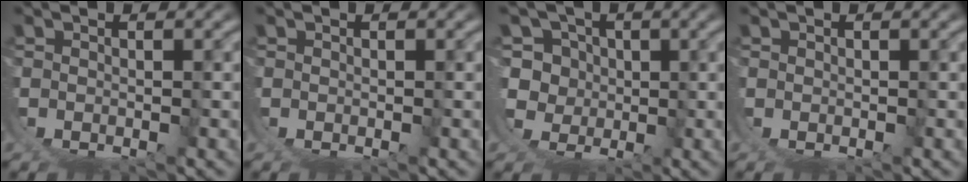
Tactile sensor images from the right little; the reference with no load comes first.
{"total": 0.0}
{"total": 9.6, "force": [0.1, 8.6, 4.1], "torque": [-0.106, -0.046, 0.008]}
{"total": 0.0}